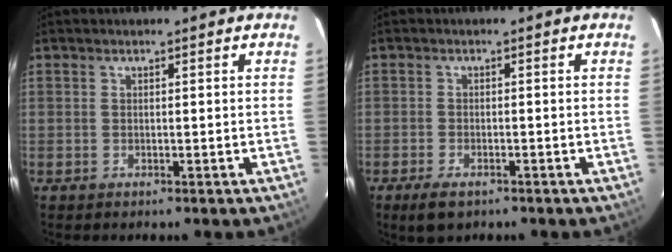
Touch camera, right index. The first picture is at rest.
{"total": 4.2, "force": [-2.8, 1.9, 2.4], "torque": [-0.061, -0.013, -0.050]}